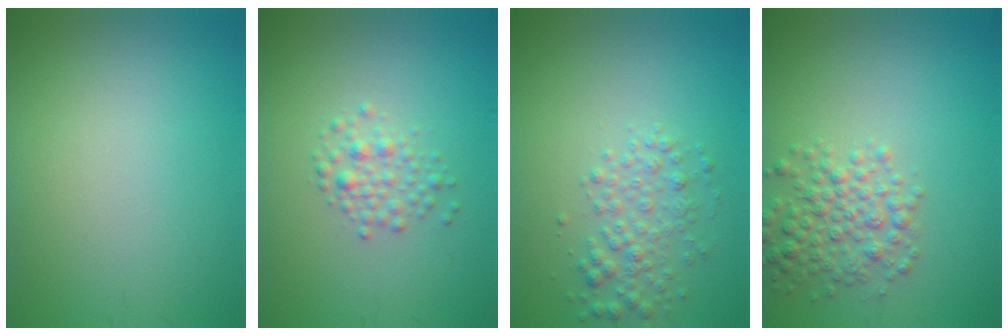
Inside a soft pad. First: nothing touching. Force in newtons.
{"total": 2.0, "press": 2.0, "slide": 0.0}
{"total": 2.8, "press": 2.8, "slide": 0.1}
{"total": 3.9, "press": 3.9, "slide": 0.1}